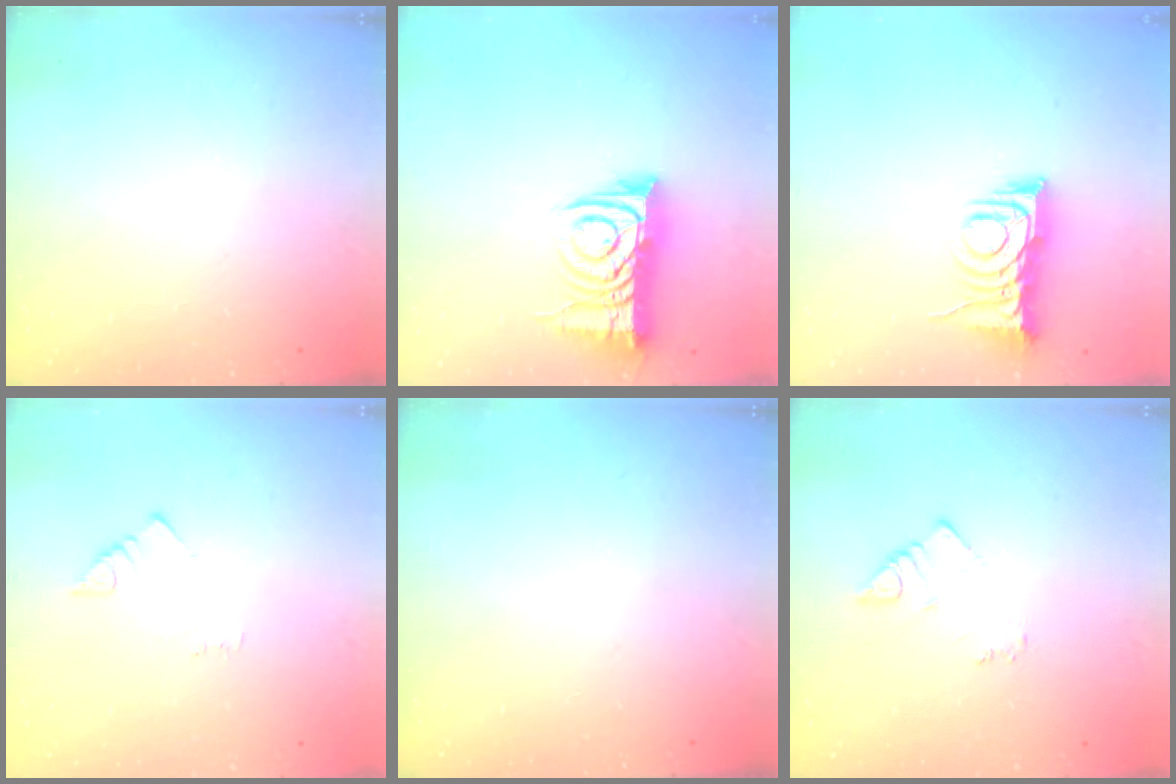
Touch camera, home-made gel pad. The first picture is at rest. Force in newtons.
{"total": 12.5, "press": 12.4, "slide": 1.3}
{"total": 8.8, "press": 8.8, "slide": 0.4}
{"total": 1.5, "press": 1.5, "slide": 0.3}
{"total": 0.0}
{"total": 2.9, "press": 2.9, "slide": 0.3}